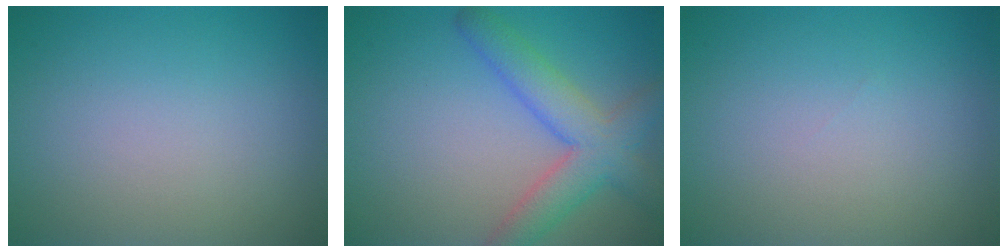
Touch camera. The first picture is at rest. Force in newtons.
{"total": 5.4, "press": 5.4, "slide": 0.3}
{"total": 0.0}